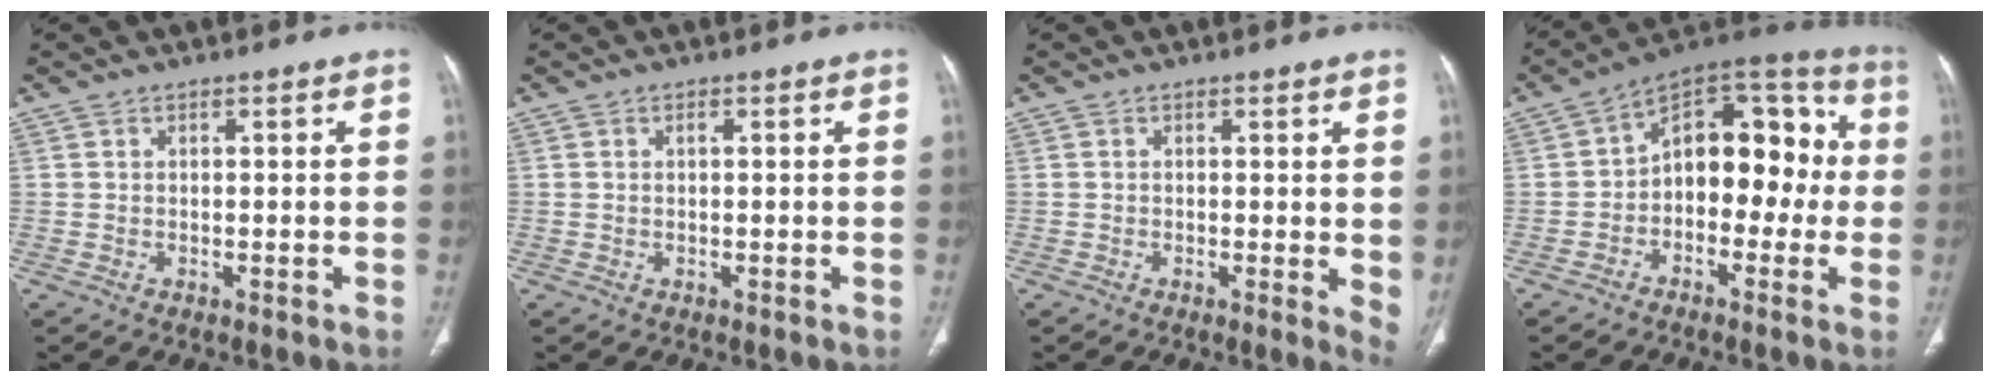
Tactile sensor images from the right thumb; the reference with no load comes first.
{"total": 0.6, "force": [0.2, 0.0, 0.5], "torque": [-0.012, -0.001, 0.005]}
{"total": 4.1, "force": [0.3, 1.3, 3.9], "torque": [-0.046, -0.011, -0.001]}
{"total": 15.6, "force": [-0.7, 9.6, 12.2], "torque": [-0.119, 0.056, -0.028]}